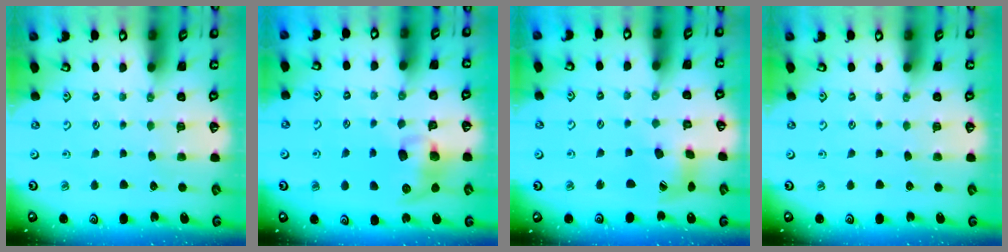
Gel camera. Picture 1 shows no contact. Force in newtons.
{"total": 9.9, "press": 9.8, "slide": 1.3}
{"total": 11.8, "press": 11.7, "slide": 1.3}
{"total": 0.0}